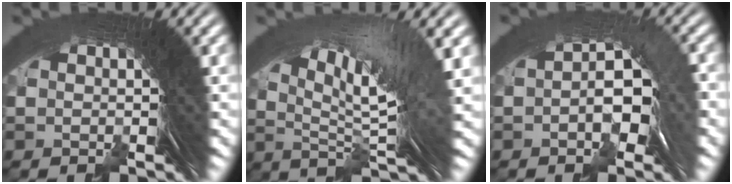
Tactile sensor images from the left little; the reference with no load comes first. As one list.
[{"total": 7.2, "force": [2.7, 1.5, 6.6], "torque": [-0.091, 0.014, 0.040]}, {"total": 3.3, "force": [-0.2, 1.5, 2.9], "torque": [-0.052, 0.001, -0.001]}]